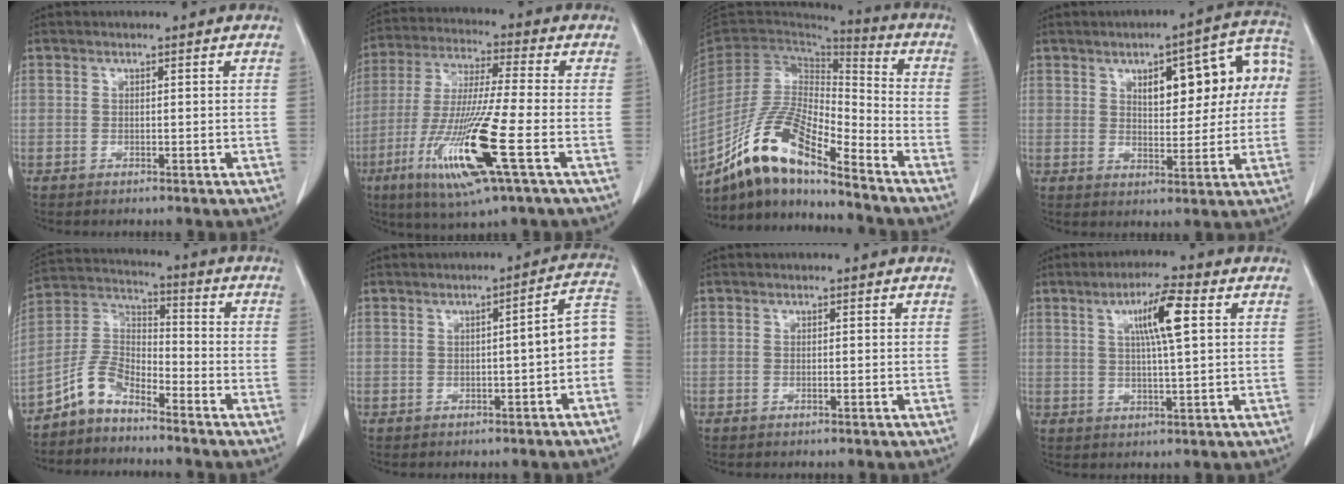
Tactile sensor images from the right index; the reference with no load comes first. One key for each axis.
{"total": 16.2, "fx": -5.9, "fy": 0.1, "fz": 15.1, "tx": -0.312, "ty": -0.029, "tz": -0.110}
{"total": 15.5, "fx": -11.8, "fy": 2.9, "fz": 9.7, "tx": -0.191, "ty": 0.006, "tz": -0.218}
{"total": 13.3, "fx": 3.1, "fy": 4.7, "fz": 12.1, "tx": -0.151, "ty": 0.039, "tz": 0.044}
{"total": 7.2, "fx": -5.8, "fy": 3.0, "fz": 3.2, "tx": -0.073, "ty": 0.020, "tz": -0.121}
{"total": 6.5, "fx": -1.3, "fy": 0.8, "fz": 6.3, "tx": -0.071, "ty": 0.025, "tz": -0.022}
{"total": 0.0}
{"total": 7.5, "fx": 2.3, "fy": 0.2, "fz": 7.1, "tx": -0.127, "ty": 0.005, "tz": 0.038}